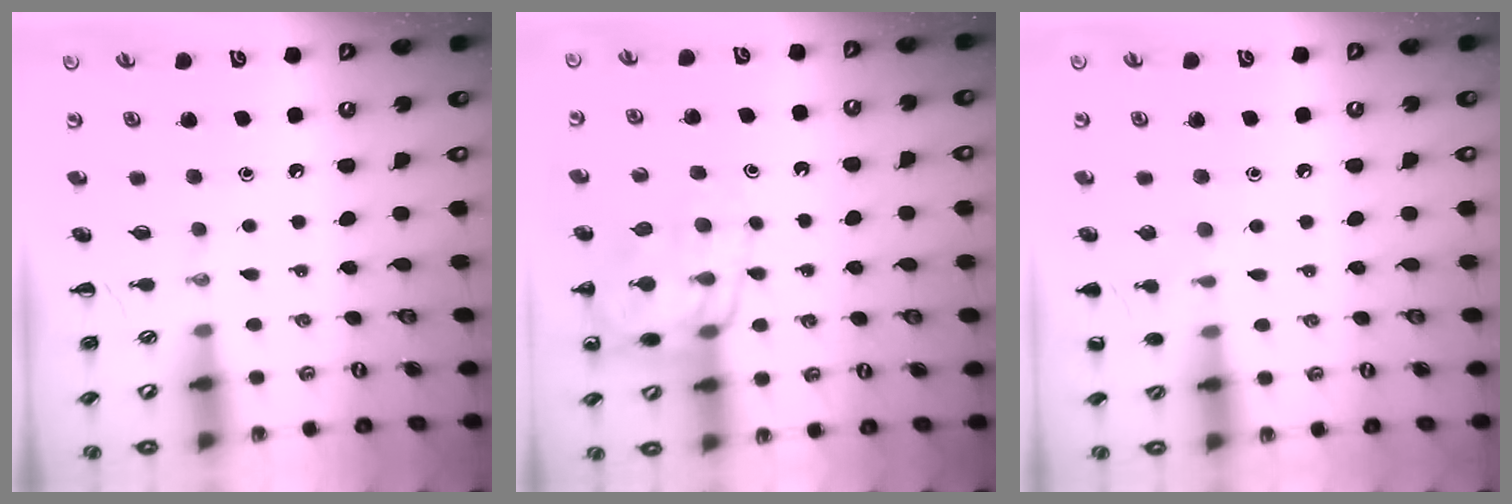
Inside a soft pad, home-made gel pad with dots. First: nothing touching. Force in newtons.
{"total": 14.7, "press": 14.5, "slide": 2.1}
{"total": 6.4, "press": 6.1, "slide": 1.7}